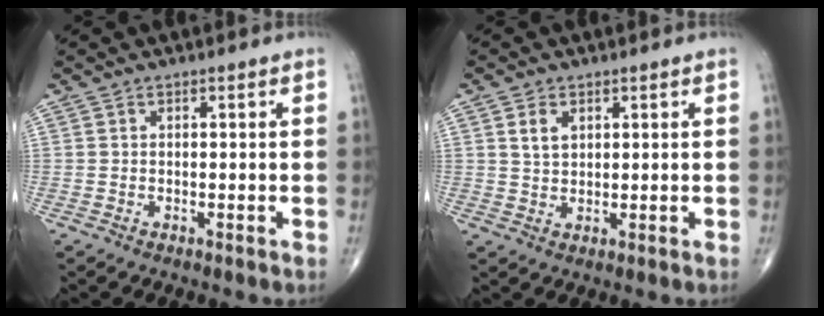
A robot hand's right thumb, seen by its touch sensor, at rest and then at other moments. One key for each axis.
{"total": 3.1, "fx": 1.3, "fy": 2.0, "fz": 2.0, "tx": -0.030, "ty": -0.006, "tz": 0.027}